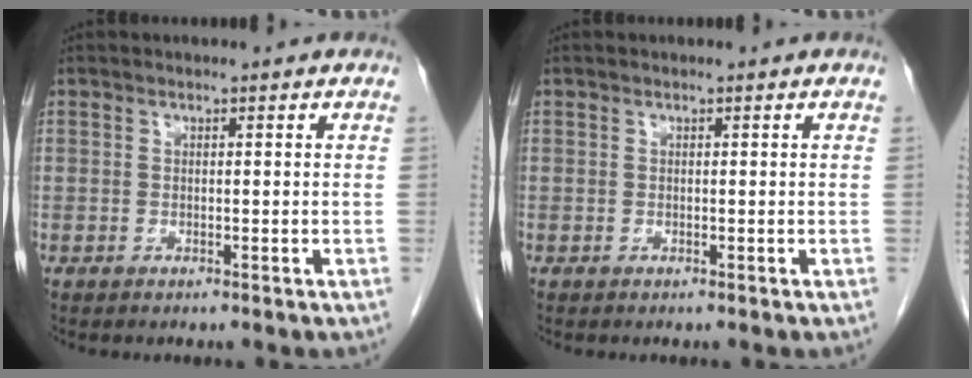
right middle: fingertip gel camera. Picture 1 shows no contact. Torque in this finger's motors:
{"motor_torque": [-0.38, 0.05, -0.04, -0.01]}